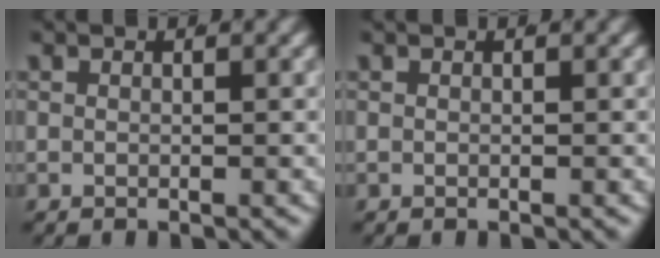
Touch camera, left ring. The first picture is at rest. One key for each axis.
{"total": 0.0}